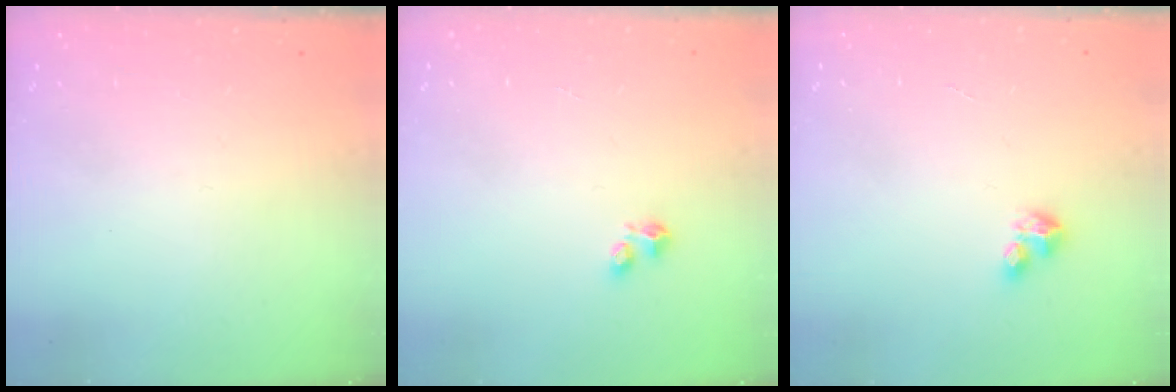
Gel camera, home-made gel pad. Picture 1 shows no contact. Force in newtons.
{"total": 2.9, "press": 2.8, "slide": 0.6}
{"total": 2.8, "press": 2.8, "slide": 0.2}